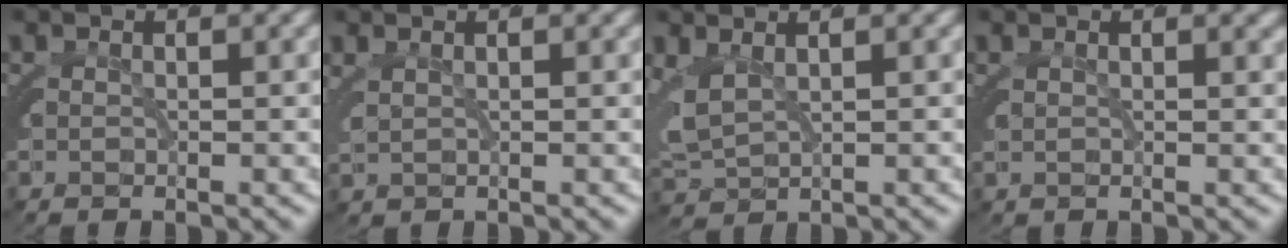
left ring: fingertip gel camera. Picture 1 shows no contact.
{"total": 1.2, "force": [0.5, -1.1, -0.3], "torque": [0.006, 0.008, 0.010]}
{"total": 4.0, "force": [-0.4, 3.4, 2.2], "torque": [-0.074, -0.010, -0.006]}
{"total": 1.4, "force": [0.7, -1.2, -0.1], "torque": [0.014, 0.011, 0.008]}